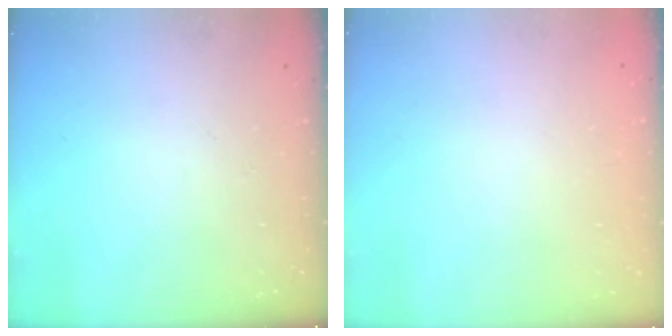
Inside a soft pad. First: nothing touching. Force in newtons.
{"total": 2.1, "press": 2.1, "slide": 0.1}